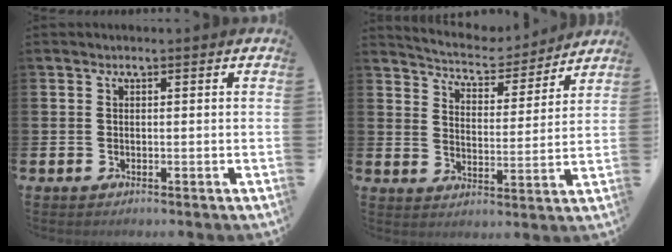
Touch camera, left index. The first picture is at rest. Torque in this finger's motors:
{"motor_torque": [1.04, -1.10, 0.43, 0.06]}